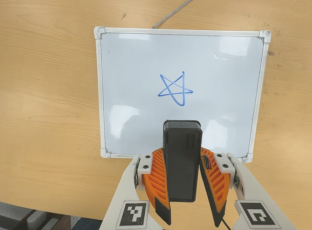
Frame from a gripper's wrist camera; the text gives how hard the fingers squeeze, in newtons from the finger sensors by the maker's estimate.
{"total": 9.4, "left": 7.8, "right": 11.1}